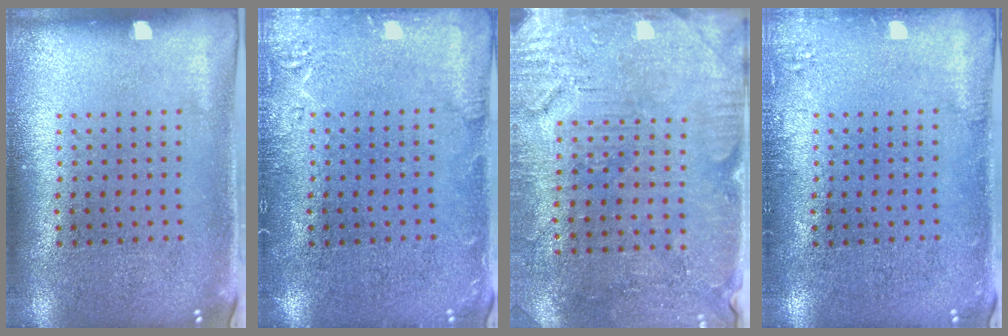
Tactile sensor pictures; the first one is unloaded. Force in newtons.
{"total": 2.0, "press": 2.0, "slide": 0.4}
{"total": 3.0, "press": 2.8, "slide": 0.9}
{"total": 1.3, "press": 1.2, "slide": 0.3}